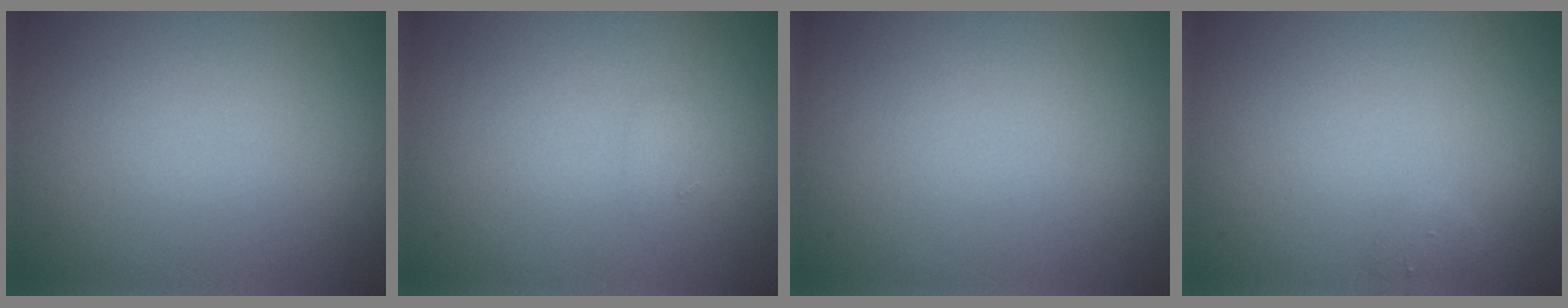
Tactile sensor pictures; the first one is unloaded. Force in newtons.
{"total": 0.7, "press": 0.7, "slide": 0.0}
{"total": 0.0}
{"total": 0.6, "press": 0.6, "slide": 0.1}